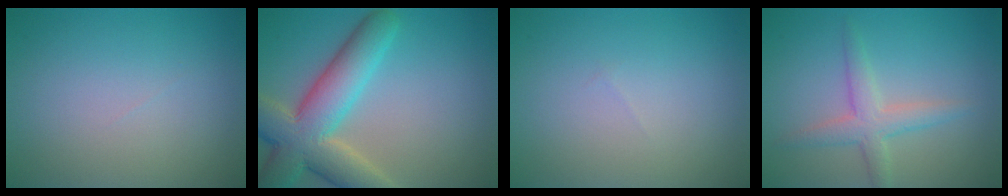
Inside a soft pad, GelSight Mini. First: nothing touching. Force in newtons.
{"total": 9.2, "press": 9.2, "slide": 0.7}
{"total": 0.0}
{"total": 2.9, "press": 2.9, "slide": 0.1}